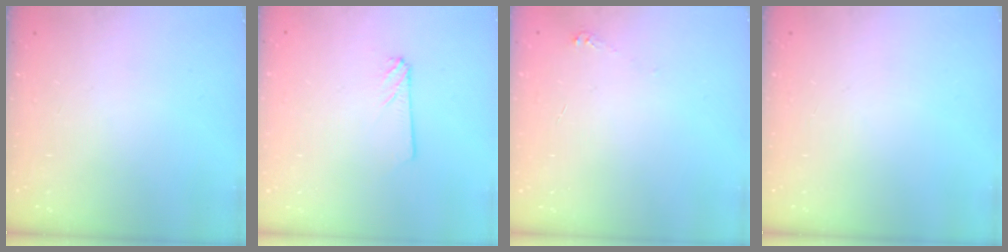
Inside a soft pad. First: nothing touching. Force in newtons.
{"total": 2.4, "press": 2.4, "slide": 0.3}
{"total": 2.5, "press": 2.5, "slide": 0.3}
{"total": 0.0}